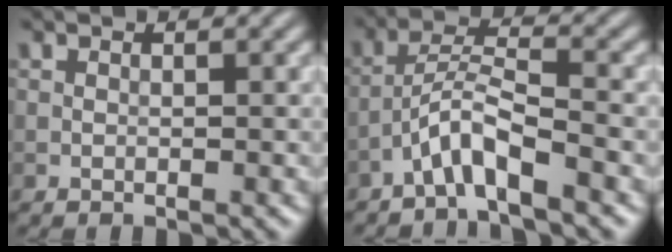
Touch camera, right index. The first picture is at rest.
{"total": 3.9, "force": [-2.7, 0.4, 2.8], "torque": [-0.056, 0.016, -0.057]}